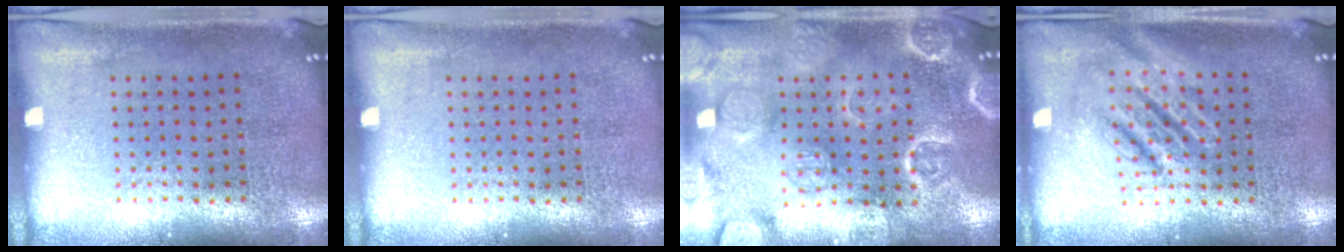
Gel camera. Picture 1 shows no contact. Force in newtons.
{"total": 0.0}
{"total": 3.6, "press": 3.5, "slide": 0.8}
{"total": 2.6, "press": 2.6, "slide": 0.3}